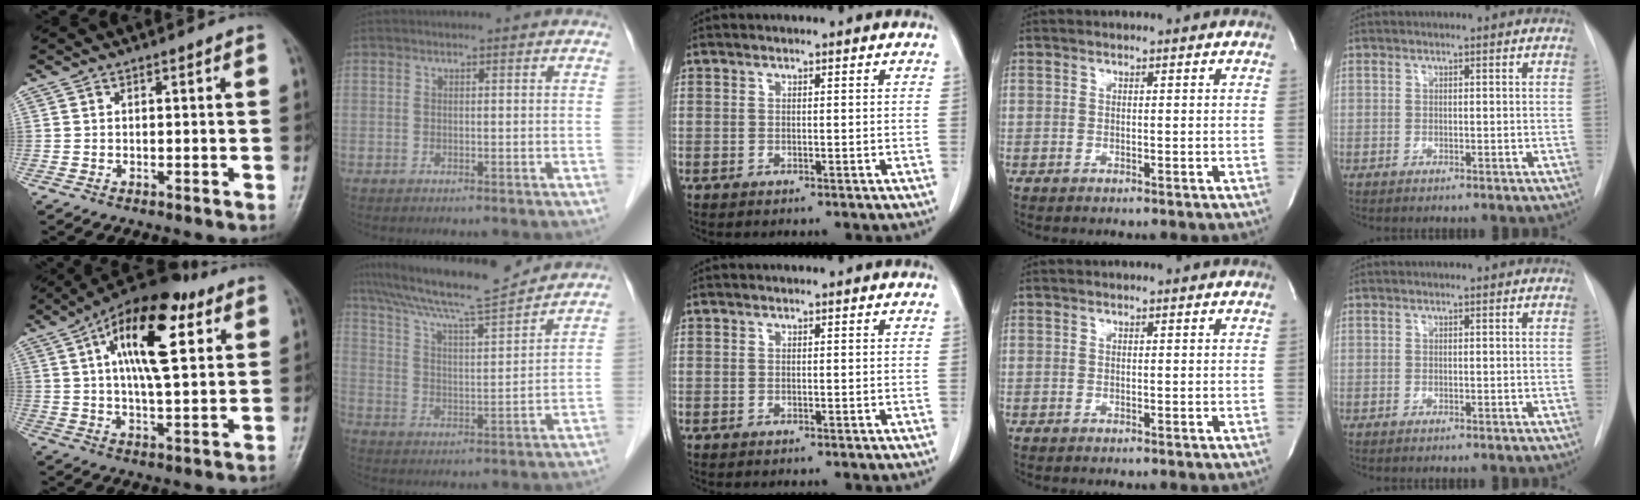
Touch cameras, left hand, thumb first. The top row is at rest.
{"thumb": {"total": 19.2, "force": [7.4, 7.6, 16.0], "torque": [-0.240, -0.006, 0.112]}, "index": {"total": 15.8, "force": [14.2, 0.5, 7.0], "torque": [-0.125, 0.010, 0.229]}}